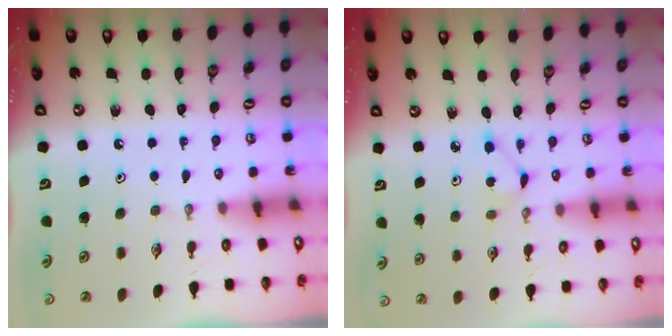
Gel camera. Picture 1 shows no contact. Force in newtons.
{"total": 2.8, "press": 2.7, "slide": 0.3}